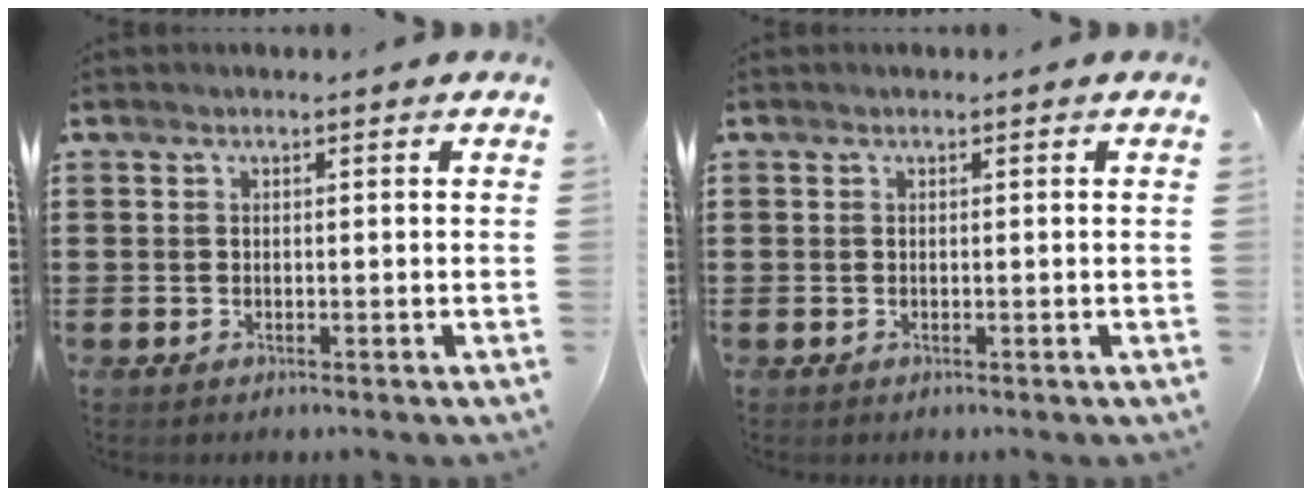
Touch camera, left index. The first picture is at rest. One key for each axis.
{"total": 0.0}